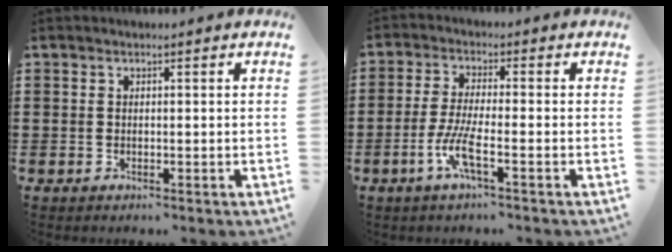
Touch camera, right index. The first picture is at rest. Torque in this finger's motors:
{"motor_torque": [2.13, 0.00, 0.47, 0.14]}